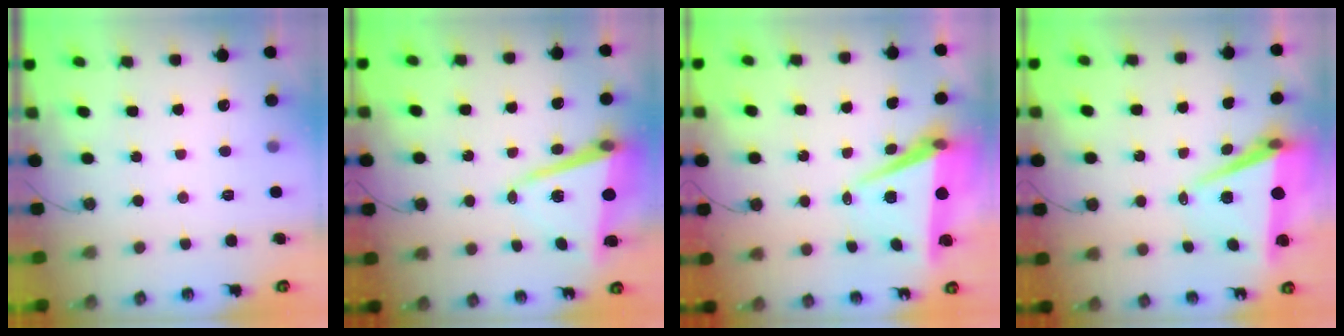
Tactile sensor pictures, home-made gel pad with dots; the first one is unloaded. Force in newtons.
{"total": 9.8, "press": 9.7, "slide": 1.4}
{"total": 7.5, "press": 6.2, "slide": 4.2}
{"total": 7.7, "press": 6.4, "slide": 4.3}